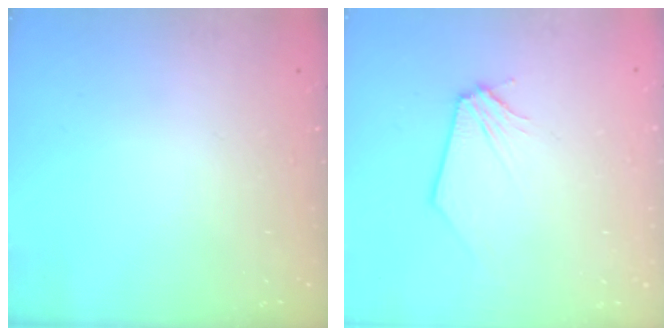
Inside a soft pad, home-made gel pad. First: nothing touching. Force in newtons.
{"total": 0.0}